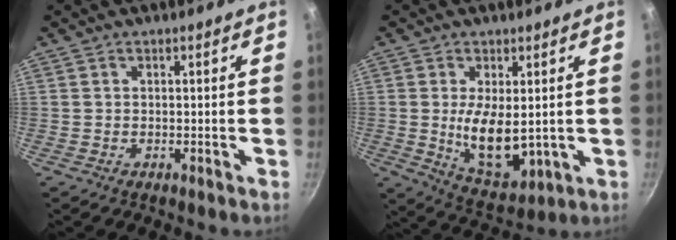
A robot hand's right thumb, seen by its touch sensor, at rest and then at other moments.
{"total": 10.7, "force": [0.5, 5.3, 9.3], "torque": [-0.146, -0.024, 0.028]}